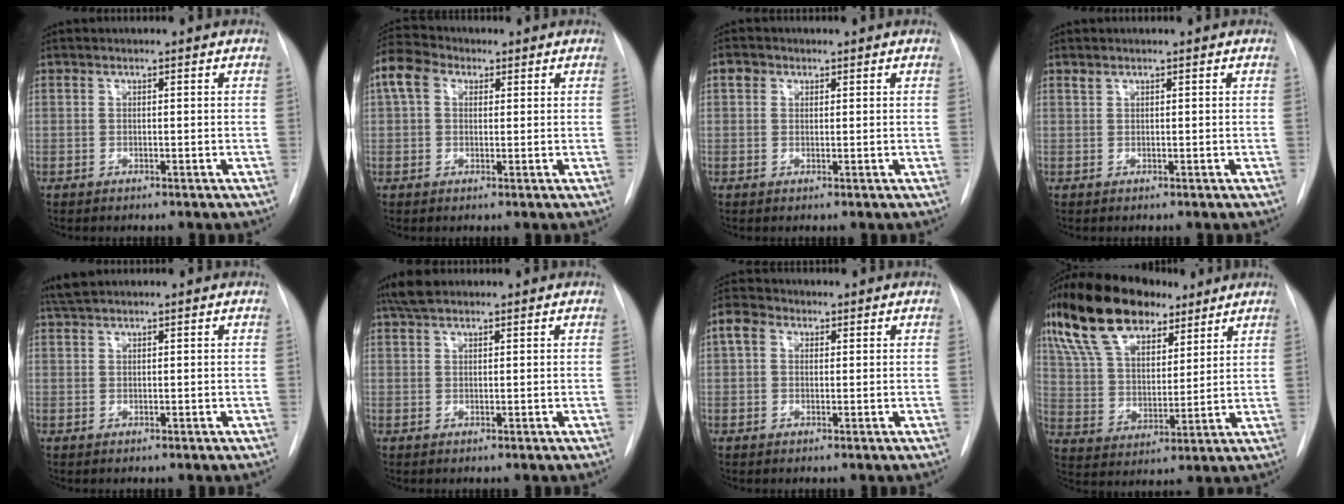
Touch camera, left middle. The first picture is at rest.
{"total": 6.9, "force": [2.7, 4.8, 4.2], "torque": [-0.103, 0.034, 0.047]}
{"total": 1.9, "force": [0.9, 1.6, 0.6], "torque": [-0.009, 0.011, 0.012]}
{"total": 0.6, "force": [0.5, 0.2, 0.1], "torque": [-0.007, 0.005, 0.012]}
{"total": 2.2, "force": [2.0, 0.0, 0.9], "torque": [-0.018, 0.016, 0.040]}
{"total": 3.3, "force": [2.7, 1.1, 1.6], "torque": [-0.034, 0.015, 0.051]}
{"total": 3.4, "force": [1.1, 2.5, 1.9], "torque": [-0.041, 0.020, 0.020]}
{"total": 18.0, "force": [12.3, 8.1, 10.3], "torque": [-0.210, 0.039, 0.225]}